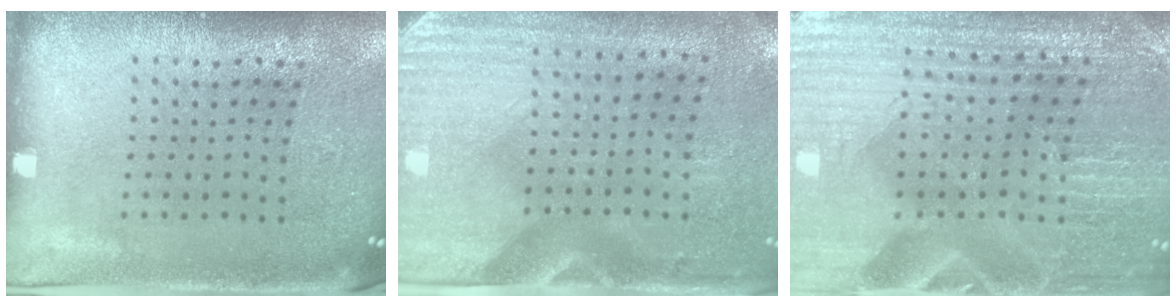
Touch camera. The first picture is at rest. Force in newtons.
{"total": 2.9, "press": 2.5, "slide": 1.5}
{"total": 3.5, "press": 3.5, "slide": 0.3}